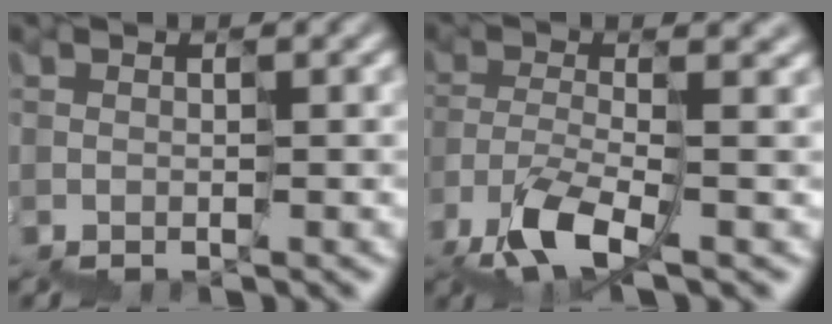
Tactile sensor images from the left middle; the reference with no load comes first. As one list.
[{"total": 5.3, "force": [-2.1, 1.7, 4.6], "torque": [-0.100, -0.002, -0.041]}]